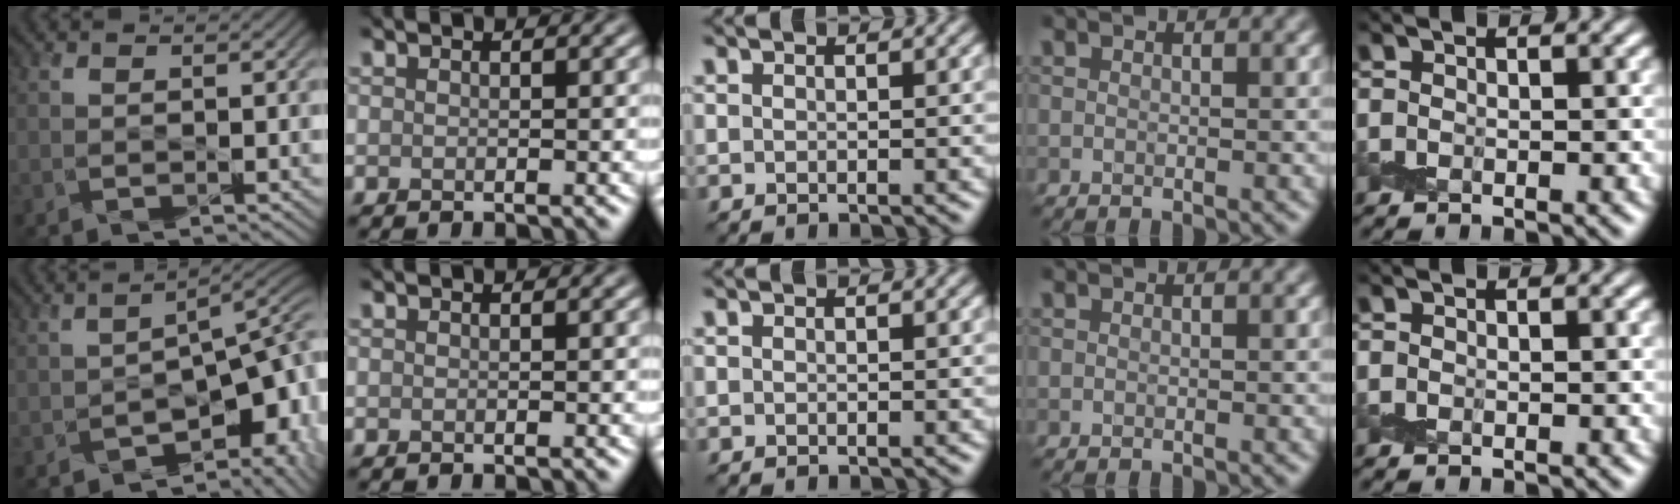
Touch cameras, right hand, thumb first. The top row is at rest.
{"thumb": {"total": 9.4, "force": [-5.7, 3.9, 6.4], "torque": [-0.081, -0.021, -0.072]}}